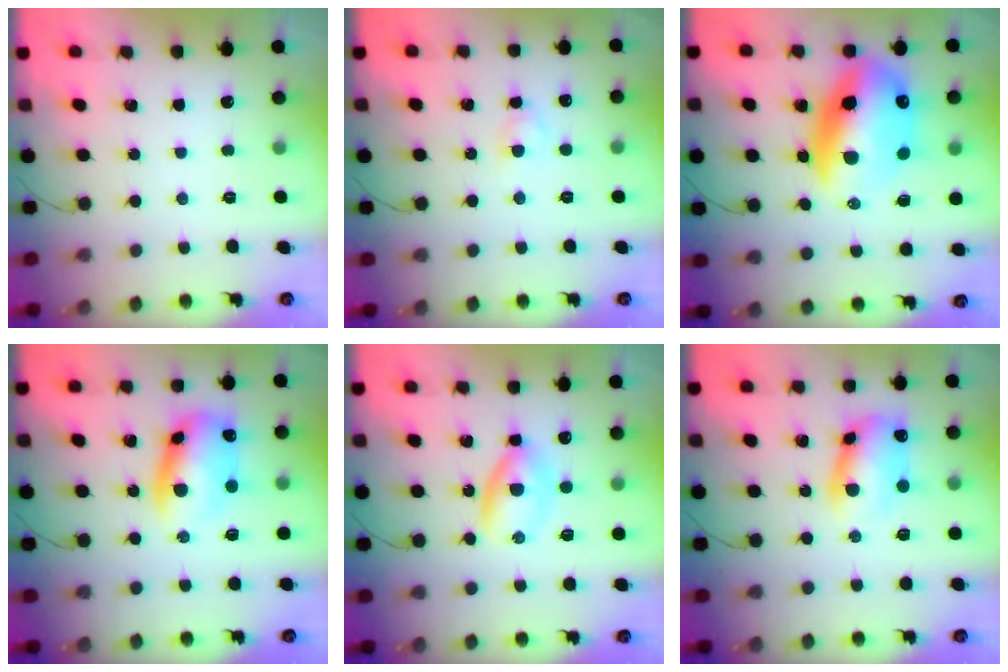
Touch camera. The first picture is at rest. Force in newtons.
{"total": 2.9, "press": 2.7, "slide": 1.1}
{"total": 20.9, "press": 20.2, "slide": 5.6}
{"total": 10.9, "press": 10.7, "slide": 1.7}
{"total": 4.3, "press": 4.2, "slide": 0.8}
{"total": 9.1, "press": 9.0, "slide": 1.1}